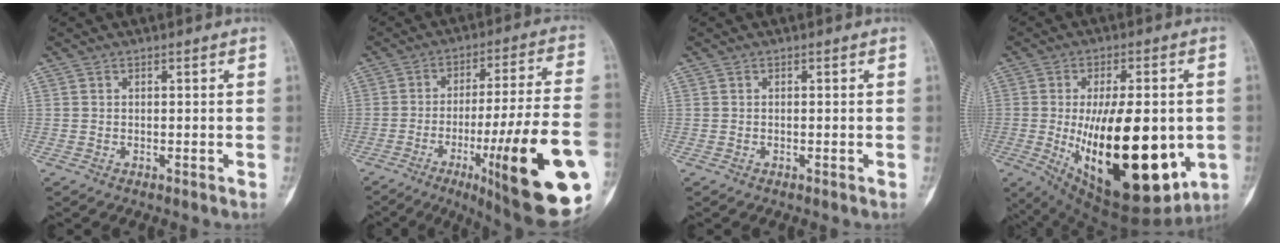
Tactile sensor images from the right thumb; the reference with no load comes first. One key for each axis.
{"total": 26.8, "fx": -9.3, "fy": 4.0, "fz": 24.8, "tx": -0.317, "ty": 0.016, "tz": -0.128}
{"total": 0.0}
{"total": 27.1, "fx": -4.1, "fy": 11.7, "fz": 24.1, "tx": -0.356, "ty": -0.029, "tz": -0.035}